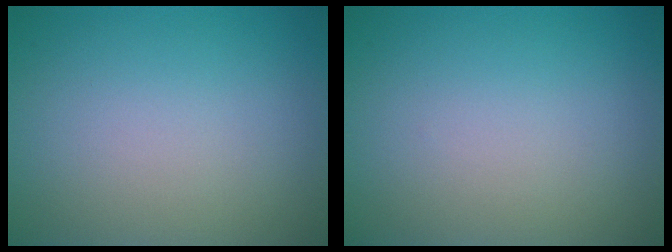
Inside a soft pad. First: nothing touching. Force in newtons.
{"total": 0.0}